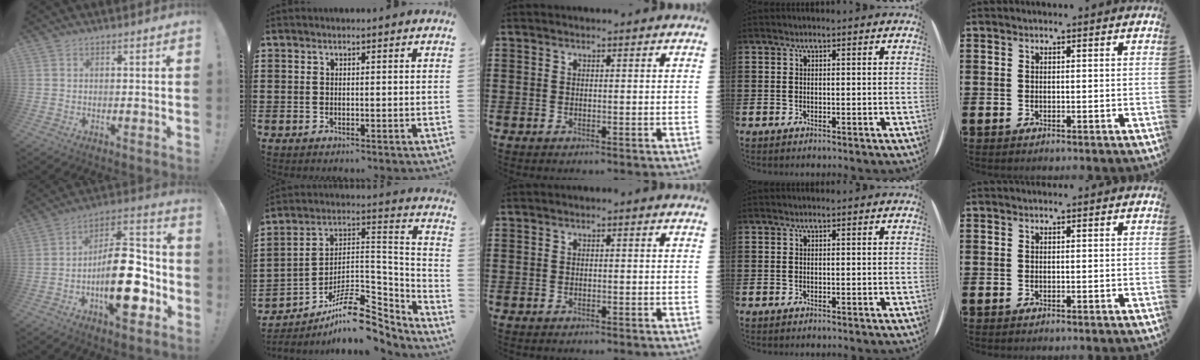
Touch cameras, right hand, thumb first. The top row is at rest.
{"thumb": {"total": 21.8, "force": [-5.9, 9.6, 18.7], "torque": [-0.300, 0.042, -0.083]}, "index": {"total": 11.5, "force": [-8.1, 4.4, 6.8], "torque": [-0.111, 0.032, -0.148]}}